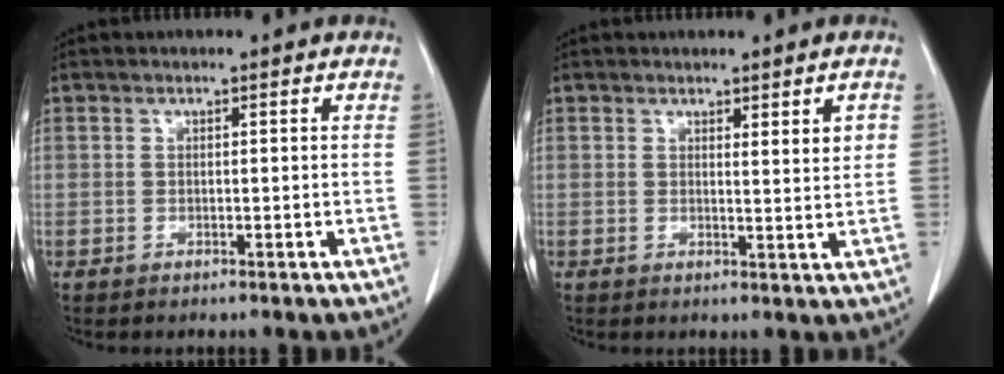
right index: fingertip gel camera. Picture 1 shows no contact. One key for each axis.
{"total": 2.9, "fx": 1.3, "fy": 0.2, "fz": 2.6, "tx": -0.034, "ty": -0.010, "tz": 0.019}